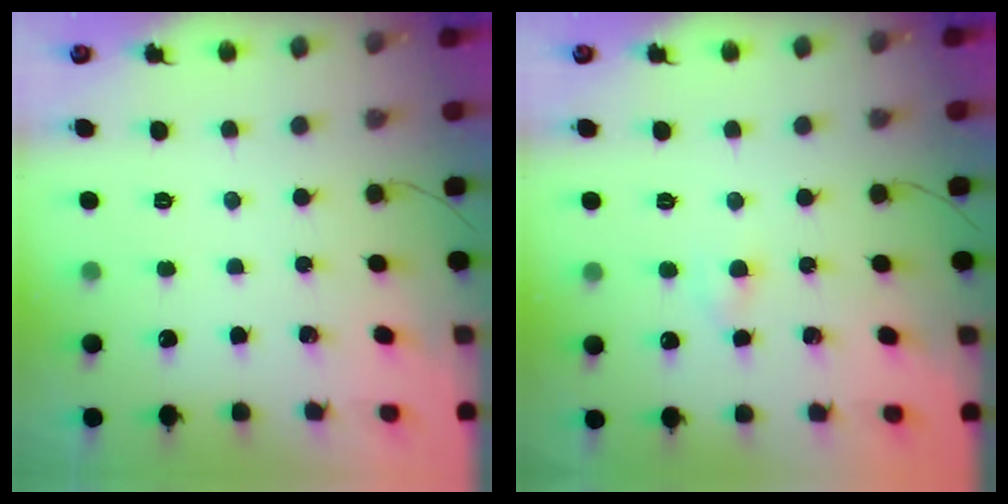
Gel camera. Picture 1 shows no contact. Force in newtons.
{"total": 2.8, "press": 2.6, "slide": 1.0}